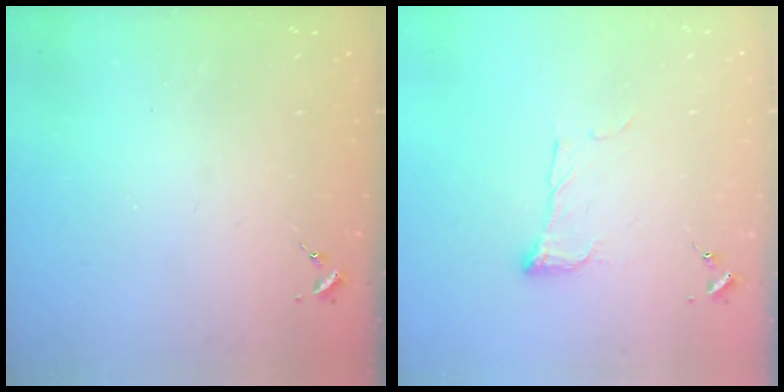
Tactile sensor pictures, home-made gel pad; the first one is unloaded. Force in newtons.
{"total": 7.7, "press": 7.7, "slide": 0.1}